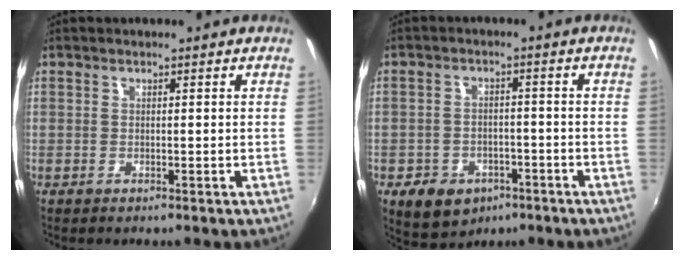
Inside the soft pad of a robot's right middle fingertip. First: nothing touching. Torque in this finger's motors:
{"motor_torque": [0.15, -0.47, 0.06, 0.03]}